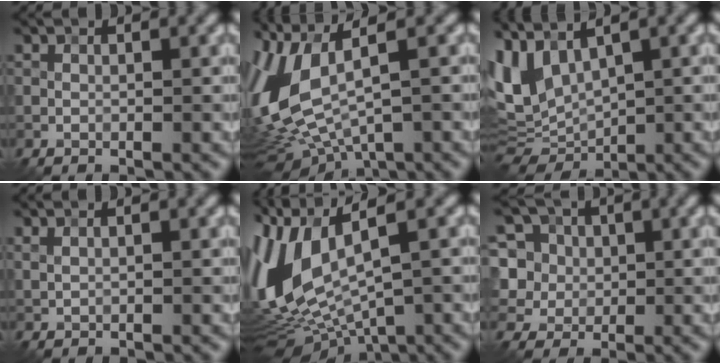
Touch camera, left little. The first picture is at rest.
{"total": 9.5, "force": [1.5, 4.2, 8.4], "torque": [-0.203, -0.008, 0.031]}
{"total": 5.6, "force": [2.0, 2.9, 4.3], "torque": [-0.097, -0.007, 0.041]}
{"total": 0.6, "force": [0.5, 0.2, 0.3], "torque": [-0.009, 0.000, 0.011]}
{"total": 12.0, "force": [0.4, 5.7, 10.6], "torque": [-0.247, -0.004, 0.016]}
{"total": 10.6, "force": [4.1, 8.7, 4.5], "torque": [-0.105, 0.037, 0.053]}